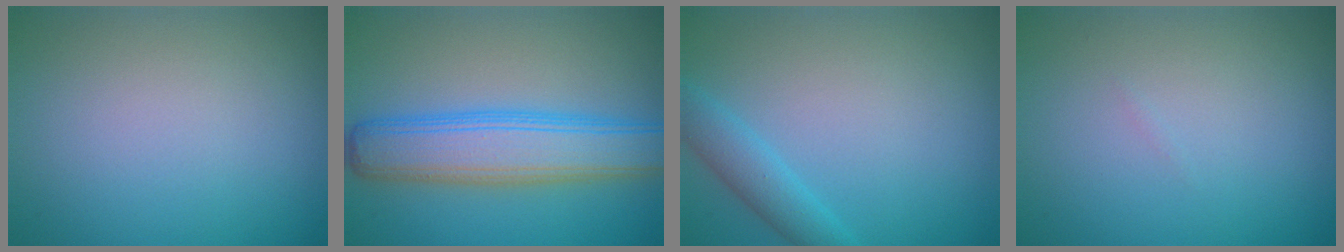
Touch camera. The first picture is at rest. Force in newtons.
{"total": 6.9, "press": 6.9, "slide": 0.1}
{"total": 2.1, "press": 2.1, "slide": 0.2}
{"total": 0.0}